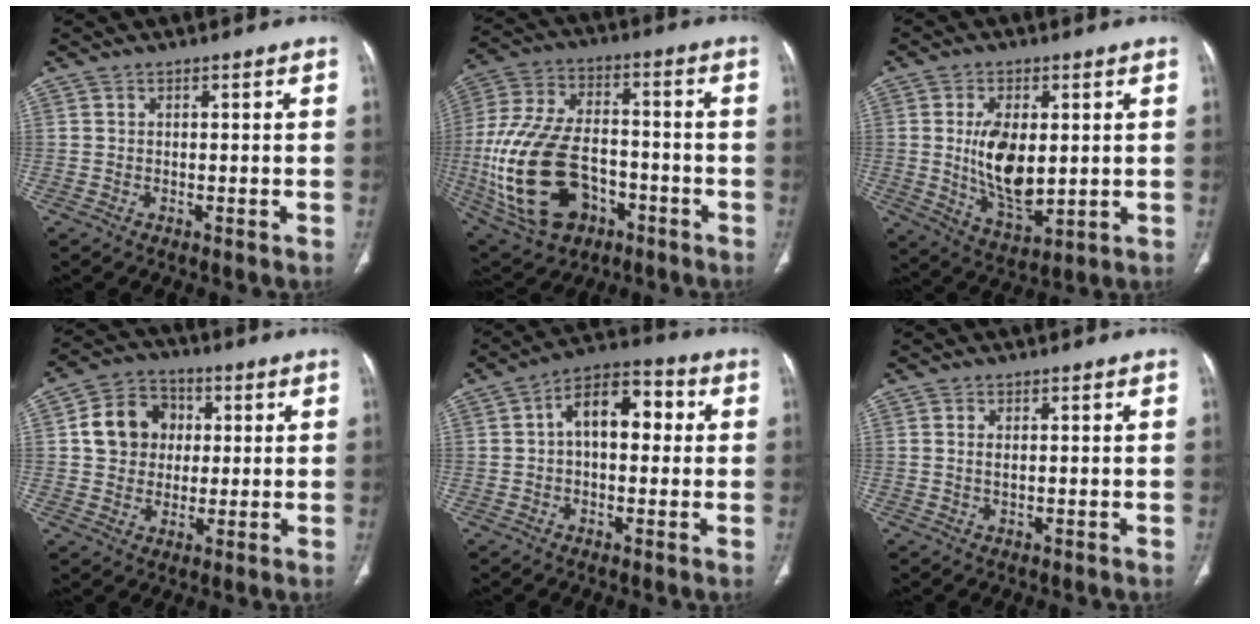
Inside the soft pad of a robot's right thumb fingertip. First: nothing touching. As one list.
[{"total": 24.0, "force": [-6.8, 15.2, 17.2], "torque": [-0.365, 0.024, -0.099]}, {"total": 12.3, "force": [0.9, 6.5, 10.4], "torque": [-0.173, -0.020, 0.030]}, {"total": 11.0, "force": [1.8, 9.5, 5.3], "torque": [-0.062, 0.009, 0.024]}, {"total": 10.9, "force": [1.4, 6.4, 8.7], "torque": [-0.114, 0.034, 0.012]}, {"total": 1.1, "force": [0.2, 0.4, 1.0], "torque": [-0.025, -0.002, 0.007]}]